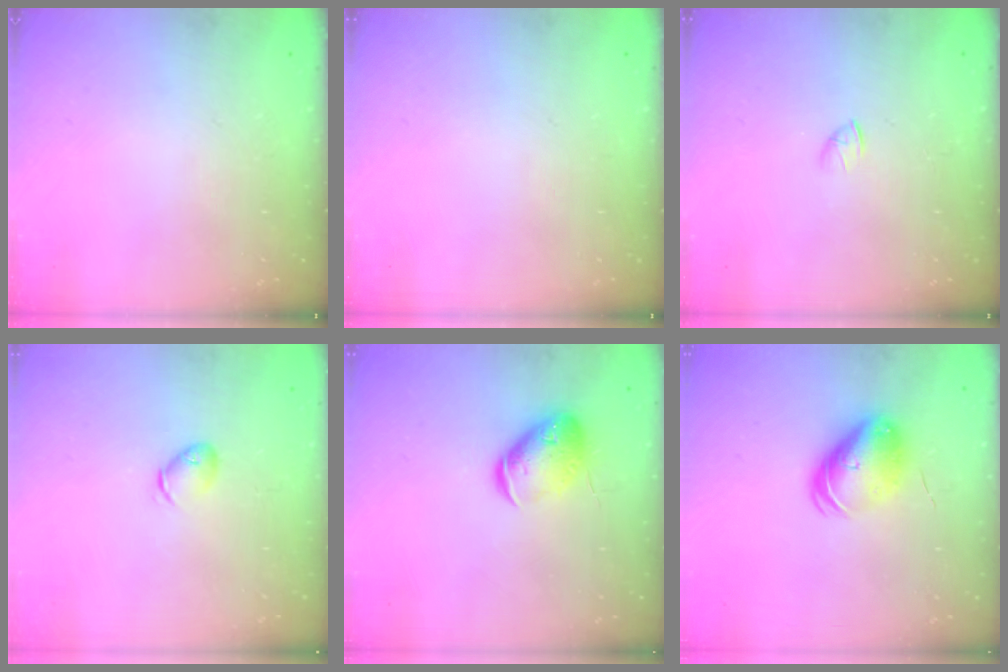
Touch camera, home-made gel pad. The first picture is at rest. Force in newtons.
{"total": 0.0}
{"total": 1.5, "press": 1.4, "slide": 0.4}
{"total": 5.7, "press": 5.6, "slide": 1.0}
{"total": 11.9, "press": 11.8, "slide": 1.4}
{"total": 9.7, "press": 9.6, "slide": 1.5}